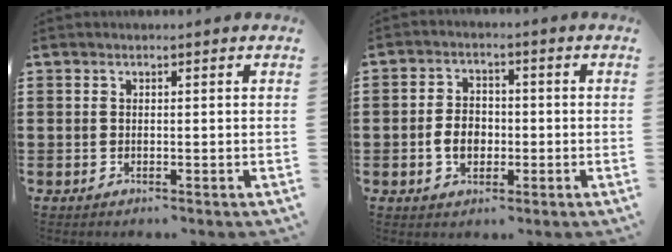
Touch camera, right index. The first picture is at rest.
{"total": 4.4, "force": [-1.0, 3.2, 2.9], "torque": [-0.074, 0.002, -0.024]}